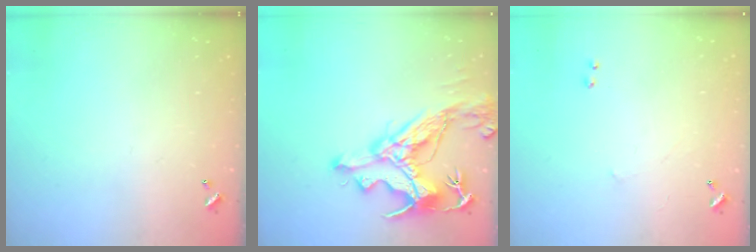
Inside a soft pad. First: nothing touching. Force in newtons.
{"total": 13.8, "press": 13.7, "slide": 1.9}
{"total": 2.5, "press": 2.4, "slide": 0.4}